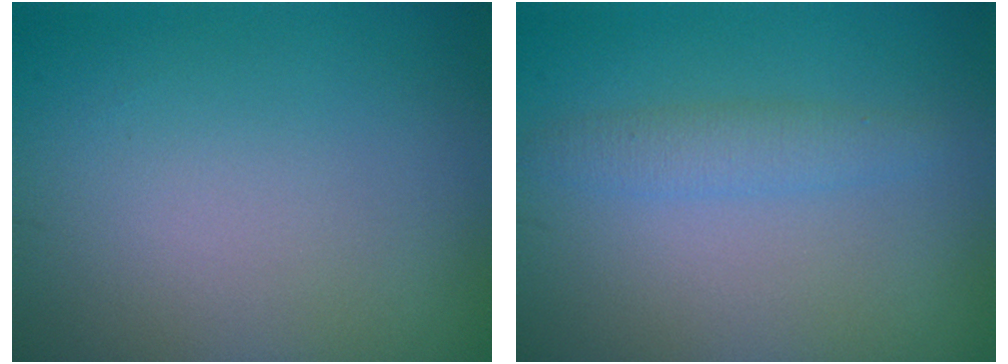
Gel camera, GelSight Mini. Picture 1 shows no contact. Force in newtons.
{"total": 1.9, "press": 1.9, "slide": 0.1}